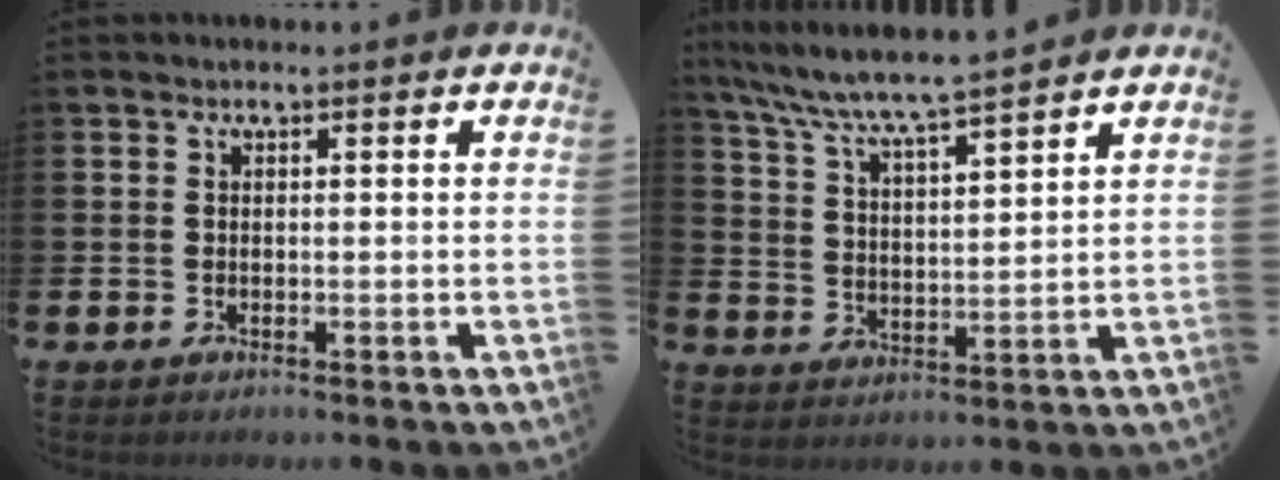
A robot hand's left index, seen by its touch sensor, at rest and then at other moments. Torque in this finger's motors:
{"motor_torque": [0.23, -0.16, 0.84, 0.17]}